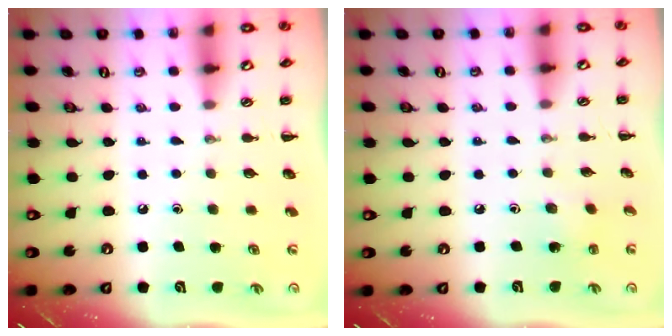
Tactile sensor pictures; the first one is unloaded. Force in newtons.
{"total": 2.0, "press": 1.8, "slide": 0.7}